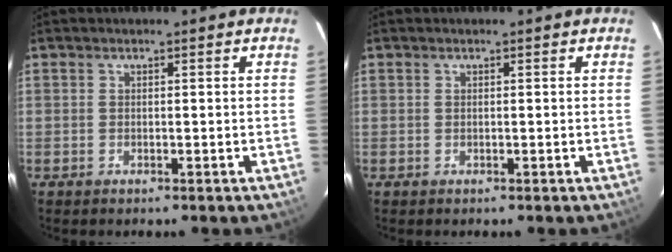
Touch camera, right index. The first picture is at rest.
{"total": 0.0}